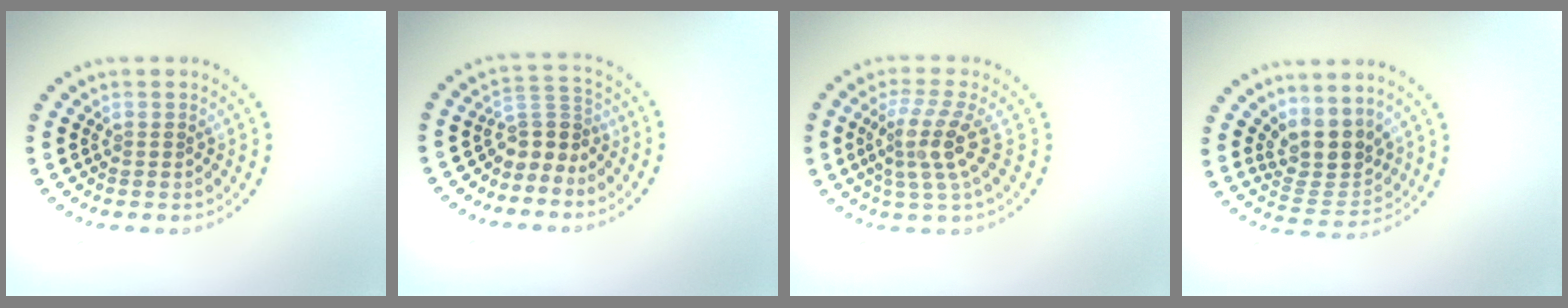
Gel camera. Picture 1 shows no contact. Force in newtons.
{"total": 2.8, "press": 1.9, "slide": 2.1}
{"total": 3.8, "press": 2.8, "slide": 2.6}
{"total": 4.0, "press": 3.1, "slide": 2.5}